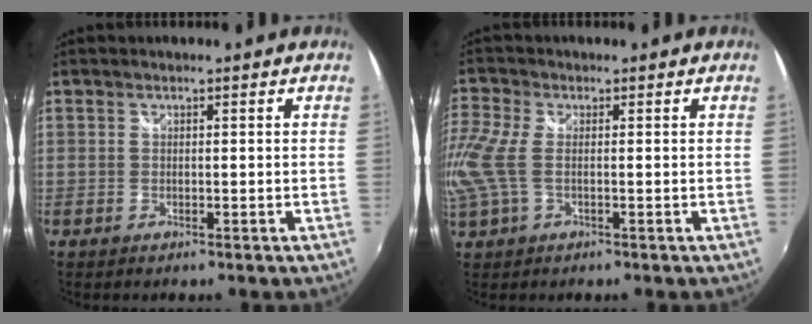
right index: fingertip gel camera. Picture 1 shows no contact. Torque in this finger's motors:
{"motor_torque": [1.35, -0.02, 0.57, 0.17]}